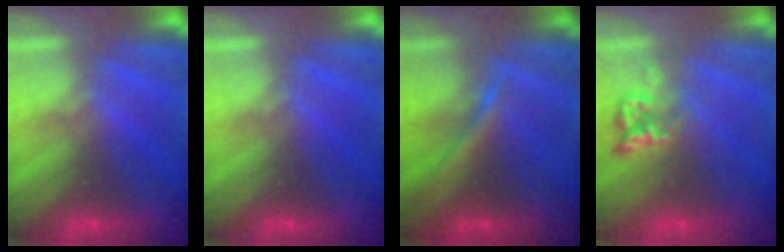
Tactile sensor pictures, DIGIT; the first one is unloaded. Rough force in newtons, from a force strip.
{"total": 0.0}
{"total": 2.3}
{"total": 2.4}